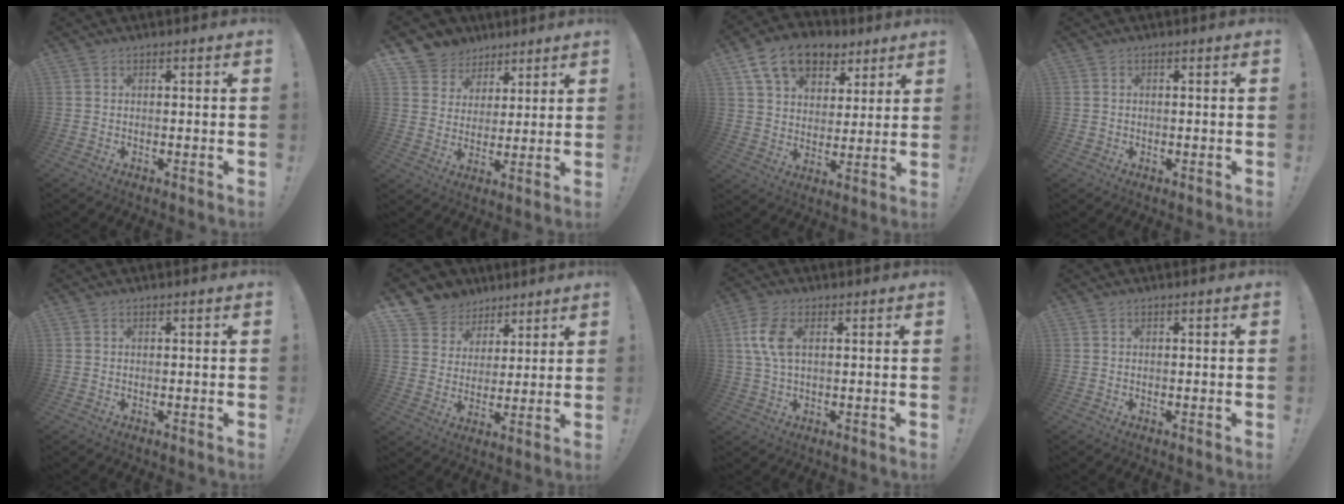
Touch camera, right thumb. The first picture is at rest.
{"total": 8.5, "force": [5.0, 6.8, 0.6], "torque": [-0.008, -0.041, 0.103]}
{"total": 15.4, "force": [9.0, 10.2, 7.3], "torque": [-0.117, -0.044, 0.169]}
{"total": 0.9, "force": [0.0, 0.9, 0.1], "torque": [0.003, 0.001, -0.001]}
{"total": 0.0}
{"total": 9.0, "force": [5.4, 7.2, 0.9], "torque": [-0.013, -0.046, 0.109]}
{"total": 8.2, "force": [2.0, 4.2, 6.7], "torque": [-0.137, -0.001, 0.036]}
{"total": 0.0}